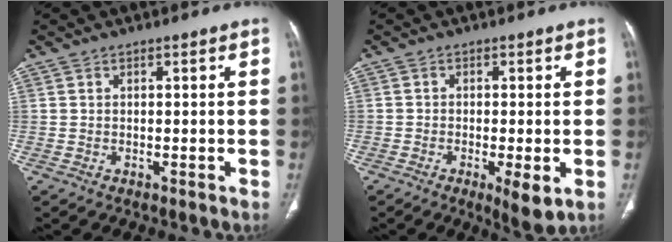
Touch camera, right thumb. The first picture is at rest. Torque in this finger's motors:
{"motor_torque": [3.87, 1.14, 1.33, -1.44, 0.57]}